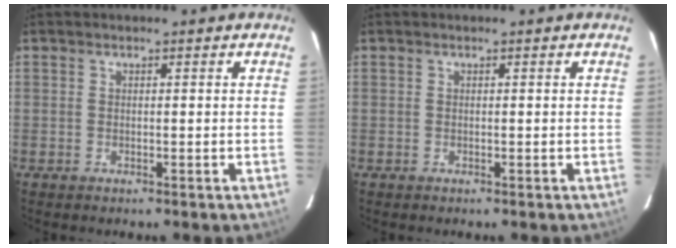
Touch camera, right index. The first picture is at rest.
{"total": 0.0}